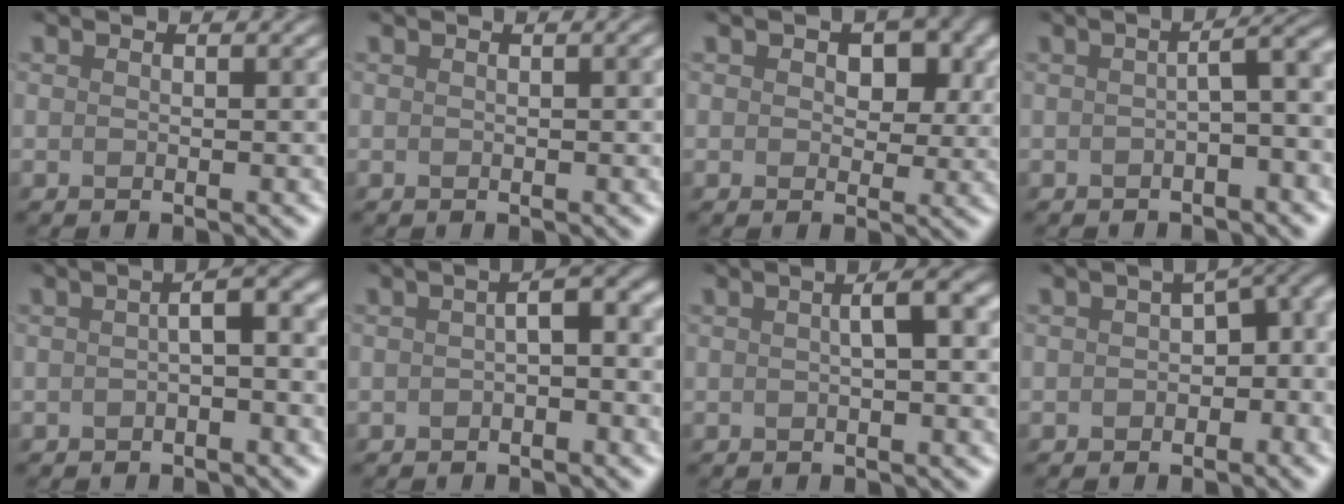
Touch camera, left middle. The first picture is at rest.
{"total": 0.8, "force": [-0.2, 0.3, 0.7], "torque": [-0.004, 0.004, -0.004]}
{"total": 6.2, "force": [1.8, 4.4, 3.9], "torque": [-0.033, 0.020, 0.011]}
{"total": 4.5, "force": [-1.6, 1.5, 4.0], "torque": [-0.040, 0.011, -0.024]}
{"total": 3.2, "force": [-0.7, 0.8, 3.1], "torque": [-0.046, 0.011, -0.017]}
{"total": 3.2, "force": [-0.9, 1.1, 2.8], "torque": [-0.041, 0.010, -0.022]}
{"total": 2.6, "force": [0.2, 0.3, 2.6], "torque": [-0.040, 0.013, -0.001]}
{"total": 6.0, "force": [-1.6, 3.7, 4.5], "torque": [-0.035, 0.010, -0.032]}